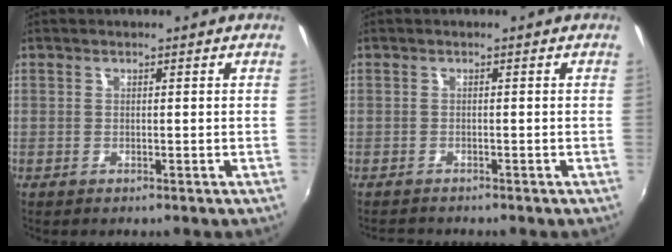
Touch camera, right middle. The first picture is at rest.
{"total": 1.4, "force": [-1.4, 0.0, -0.1], "torque": [-0.003, -0.007, -0.023]}